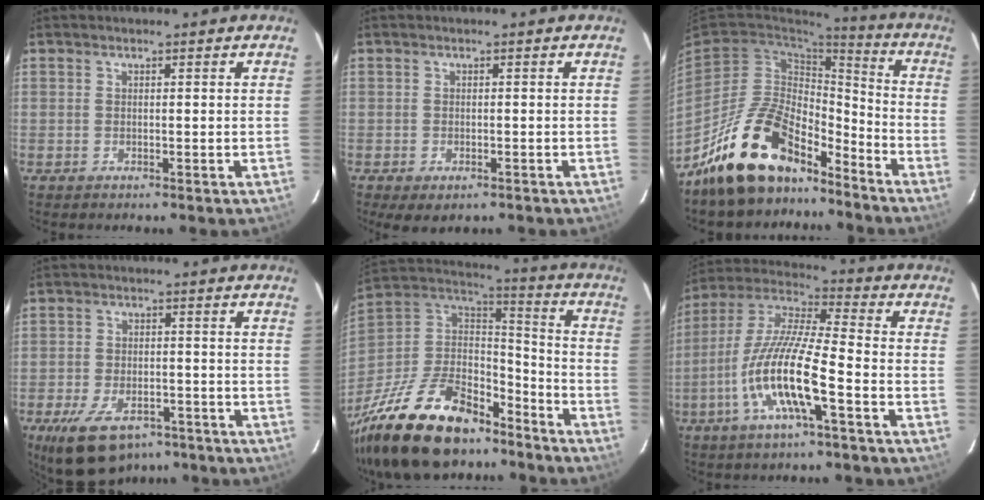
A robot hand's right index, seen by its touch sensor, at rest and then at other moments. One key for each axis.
{"total": 4.2, "fx": -2.6, "fy": 2.1, "fz": 2.6, "tx": -0.054, "ty": -0.019, "tz": -0.037}
{"total": 18.2, "fx": -13.6, "fy": 7.9, "fz": 9.0, "tx": -0.185, "ty": 0.022, "tz": -0.229}
{"total": 13.7, "fx": -9.0, "fy": 7.0, "fz": 7.5, "tx": -0.166, "ty": -0.016, "tz": -0.143}
{"total": 30.8, "fx": -21.5, "fy": 14.2, "fz": 16.8, "tx": -0.363, "ty": -0.008, "tz": -0.344}
{"total": 15.1, "fx": -5.9, "fy": 2.0, "fz": 13.7, "tx": -0.273, "ty": -0.005, "tz": -0.121}